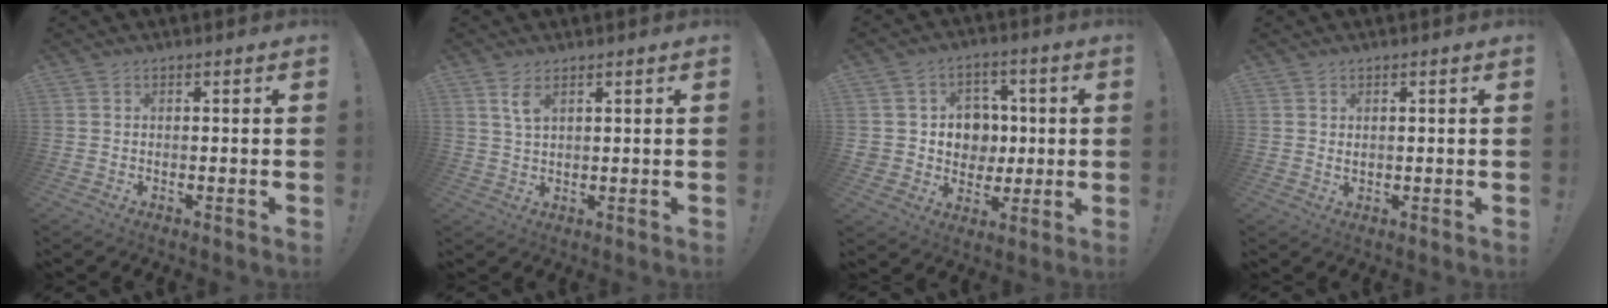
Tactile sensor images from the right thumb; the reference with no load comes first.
{"total": 3.9, "force": [2.2, 1.6, 2.9], "torque": [-0.050, -0.010, 0.038]}
{"total": 10.2, "force": [0.3, 9.9, 2.4], "torque": [-0.030, 0.003, 0.025]}
{"total": 1.1, "force": [0.7, 0.7, 0.5], "torque": [-0.007, -0.002, 0.013]}